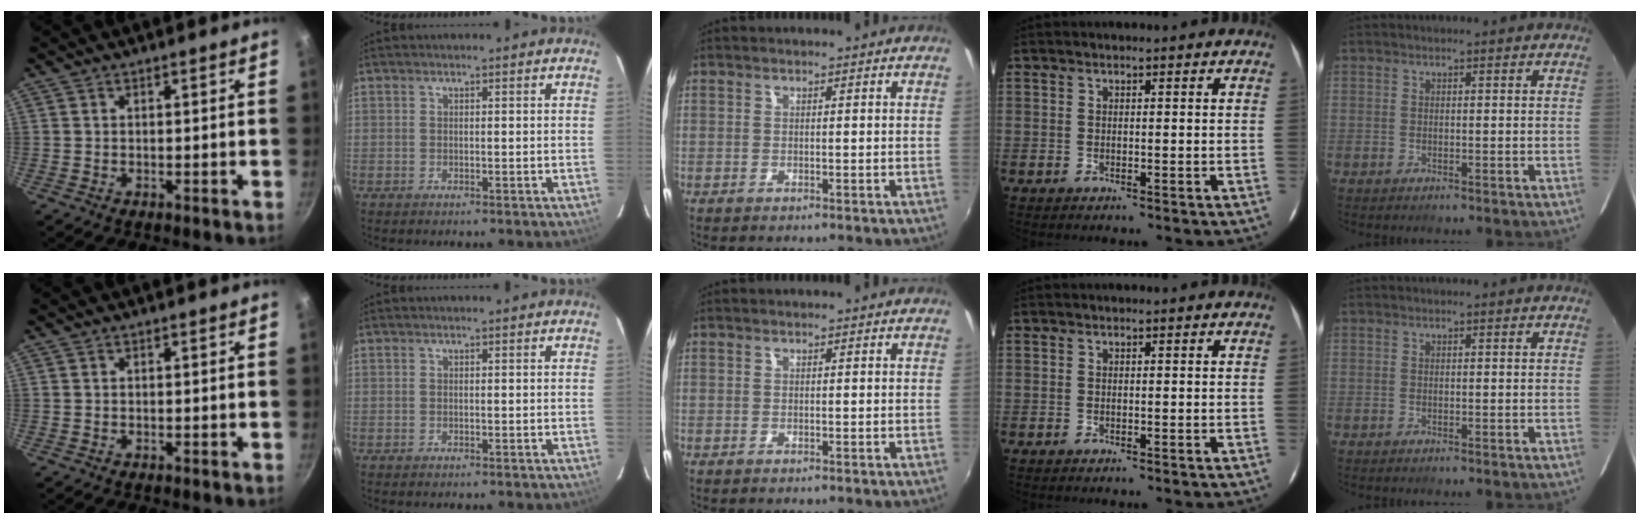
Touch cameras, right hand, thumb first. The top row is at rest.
{}